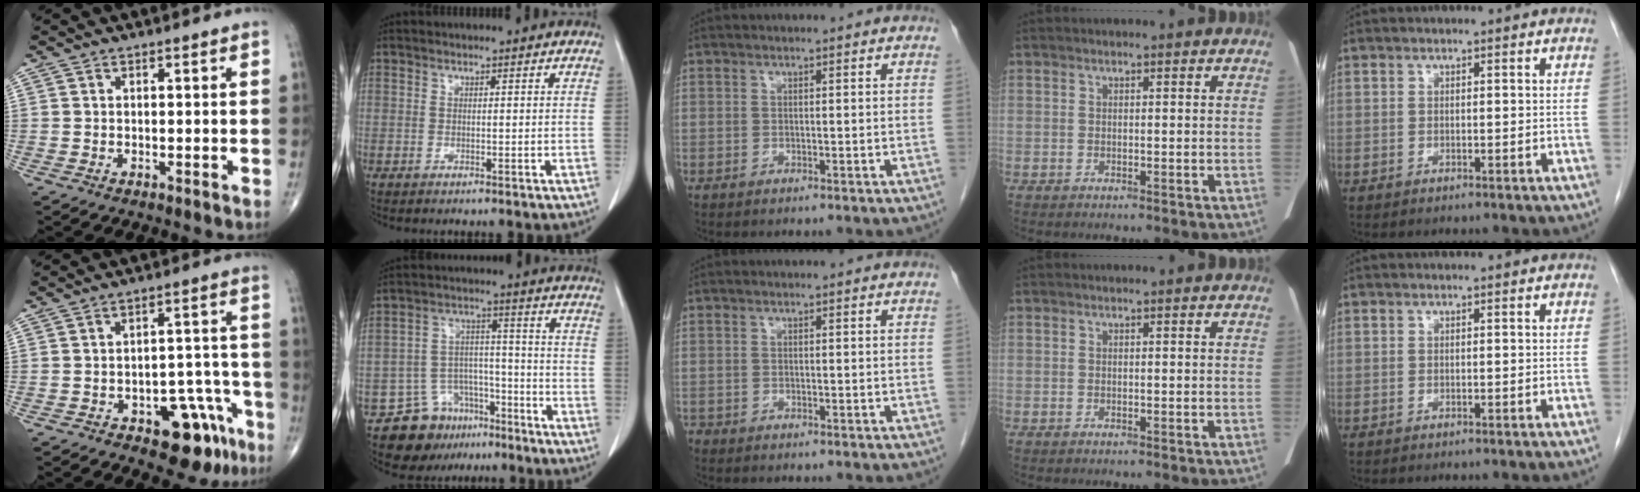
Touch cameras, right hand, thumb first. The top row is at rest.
{"thumb": {"total": 11.8, "force": [-6.5, 5.9, 7.9], "torque": [-0.059, 0.051, -0.079]}, "index": {"total": 10.3, "force": [-7.4, 6.7, 2.4], "torque": [-0.037, 0.043, -0.114]}, "middle": {"total": 1.1, "force": [-1.0, 0.5, 0.2], "torque": [-0.006, -0.001, -0.017]}}